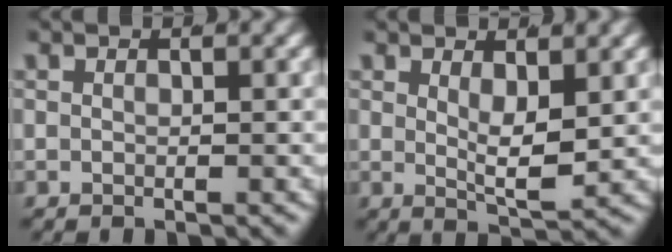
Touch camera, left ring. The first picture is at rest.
{"total": 3.1, "force": [1.1, 0.5, 2.8], "torque": [-0.049, -0.021, 0.027]}